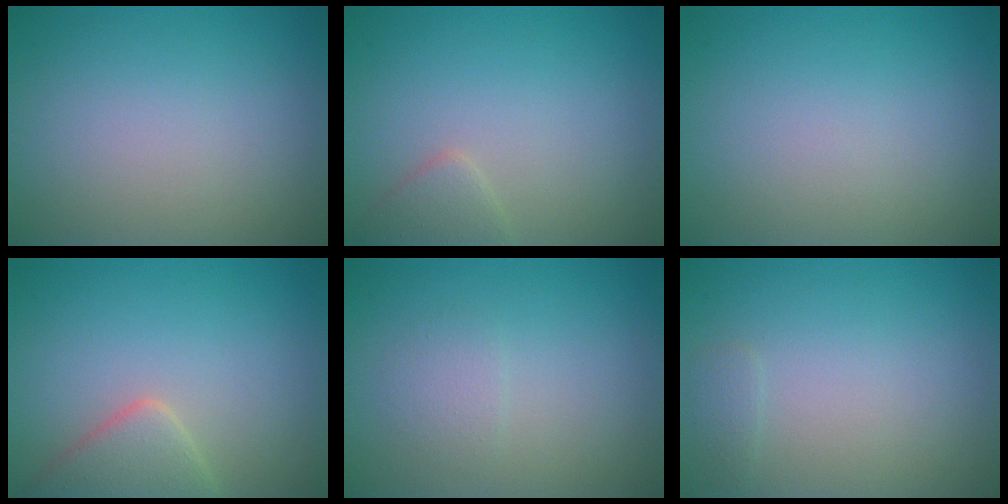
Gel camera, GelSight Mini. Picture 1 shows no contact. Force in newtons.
{"total": 1.6, "press": 1.6, "slide": 0.1}
{"total": 0.0}
{"total": 3.7, "press": 3.7, "slide": 0.2}
{"total": 1.4, "press": 1.4, "slide": 0.0}
{"total": 0.8, "press": 0.8, "slide": 0.1}